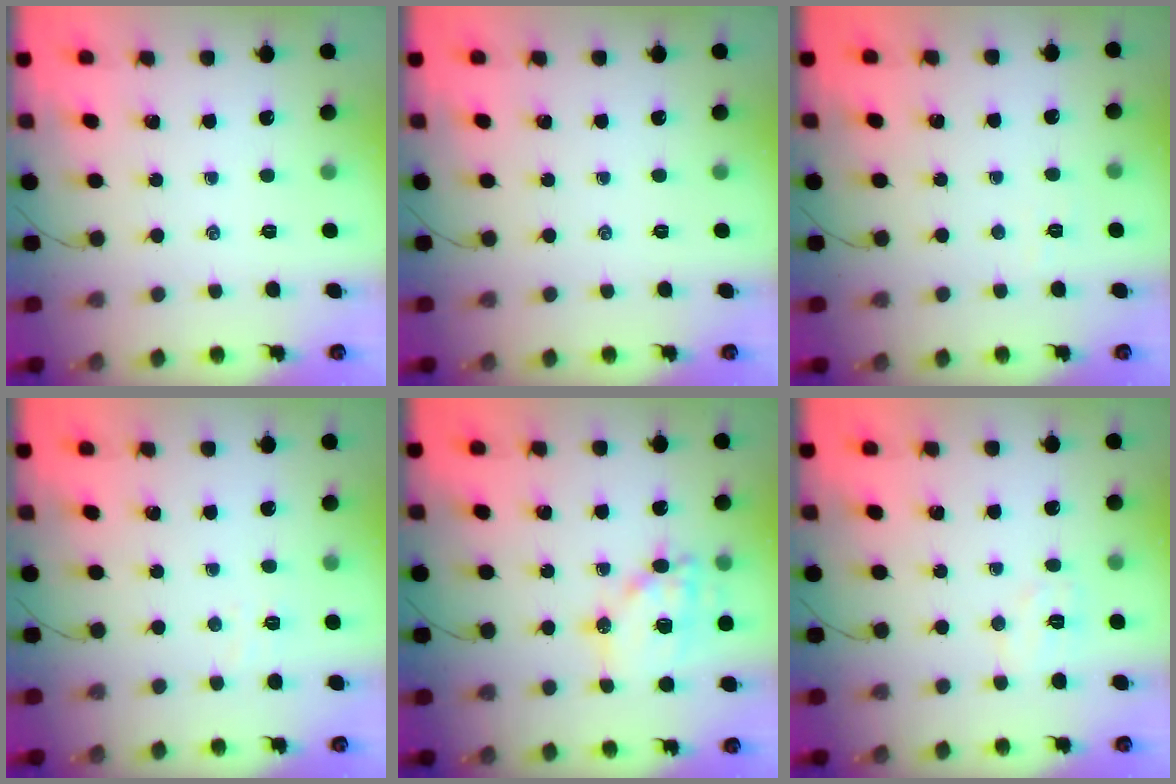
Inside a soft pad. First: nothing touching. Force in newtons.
{"total": 0.0}
{"total": 2.5, "press": 2.4, "slide": 0.7}
{"total": 2.5, "press": 2.4, "slide": 0.8}
{"total": 15.5, "press": 15.2, "slide": 3.2}
{"total": 4.8, "press": 4.7, "slide": 0.9}